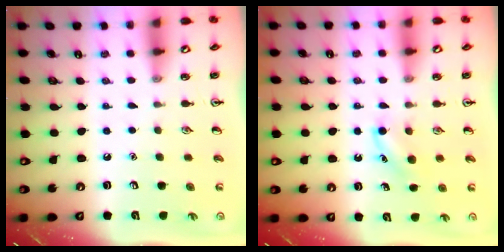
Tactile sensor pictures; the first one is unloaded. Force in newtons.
{"total": 4.3, "press": 4.1, "slide": 1.3}